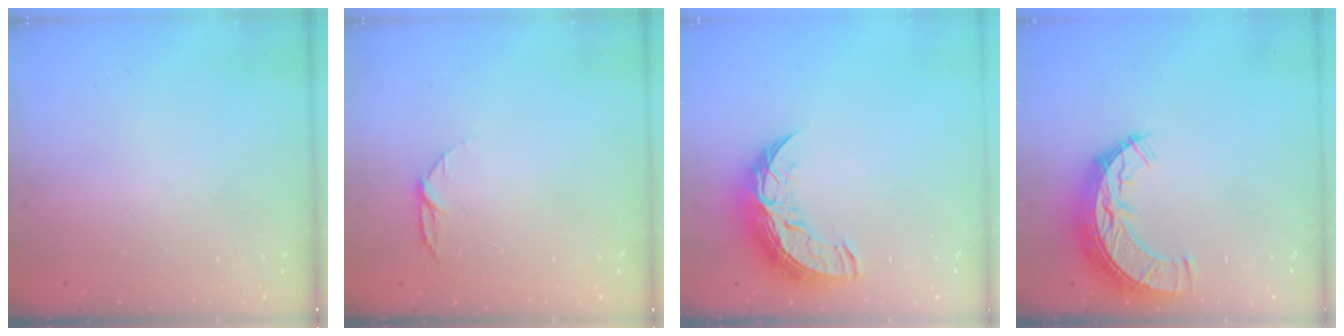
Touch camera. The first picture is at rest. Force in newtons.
{"total": 4.8, "press": 4.8, "slide": 0.6}
{"total": 11.5, "press": 11.4, "slide": 0.7}
{"total": 9.6, "press": 9.6, "slide": 0.8}